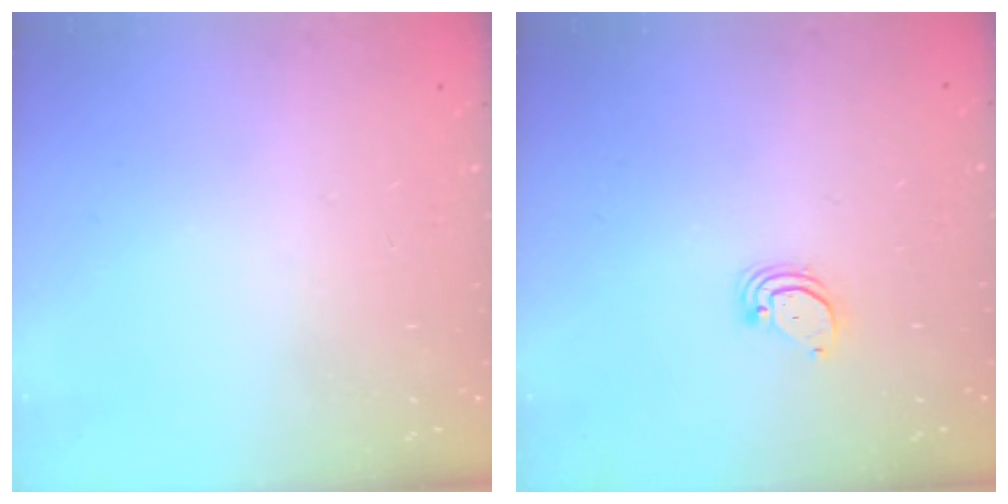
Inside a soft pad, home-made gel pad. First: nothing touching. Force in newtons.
{"total": 2.0, "press": 2.0, "slide": 0.1}